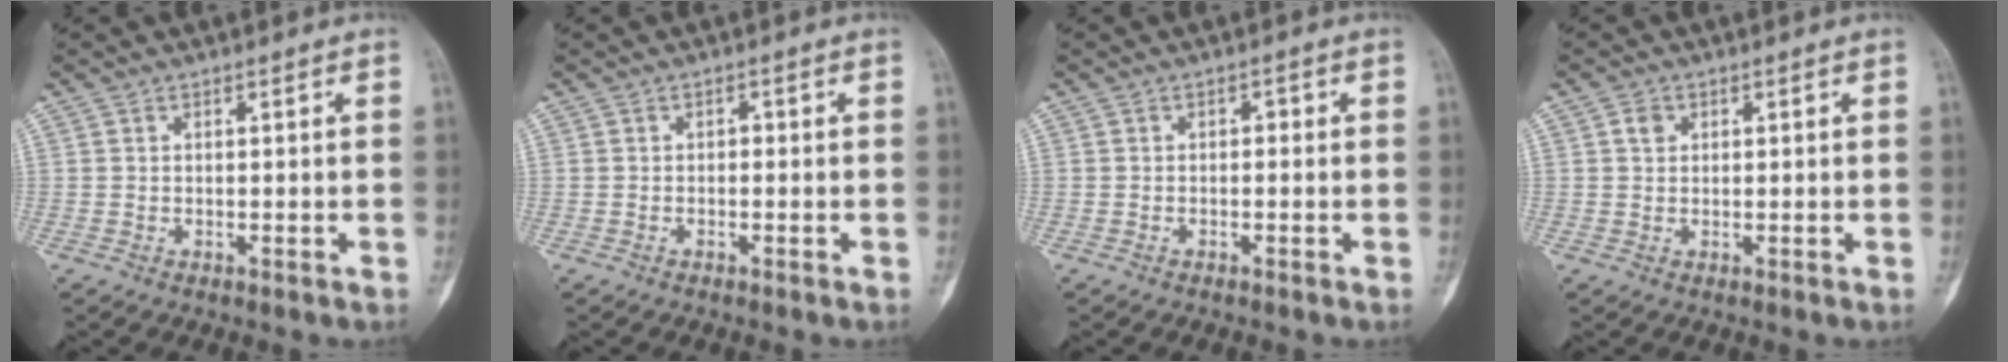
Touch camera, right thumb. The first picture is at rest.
{"total": 0.7, "force": [-0.2, 0.5, 0.5], "torque": [0.003, 0.004, -0.009]}
{"total": 0.9, "force": [-0.2, 0.6, 0.6], "torque": [0.003, 0.005, -0.009]}
{"total": 1.8, "force": [0.6, 1.5, 0.8], "torque": [-0.008, 0.000, 0.008]}